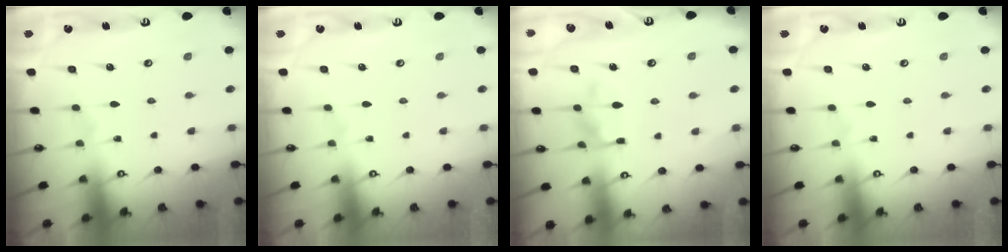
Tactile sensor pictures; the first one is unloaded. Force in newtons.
{"total": 0.0}
{"total": 9.8, "press": 9.7, "slide": 0.9}
{"total": 0.0}